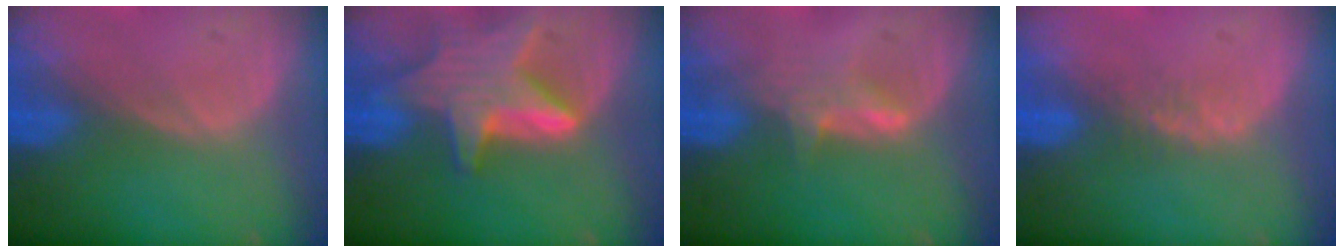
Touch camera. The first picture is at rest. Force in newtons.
{"total": 8.4, "press": 8.3, "slide": 0.6}
{"total": 2.9, "press": 2.9, "slide": 0.4}
{"total": 2.1, "press": 1.7, "slide": 1.2}